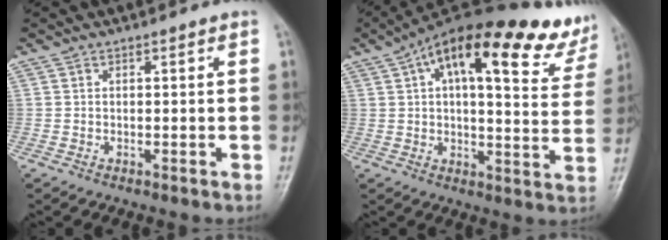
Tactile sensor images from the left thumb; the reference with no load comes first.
{"total": 26.0, "force": [15.5, 8.3, 19.1], "torque": [-0.250, -0.004, 0.205]}